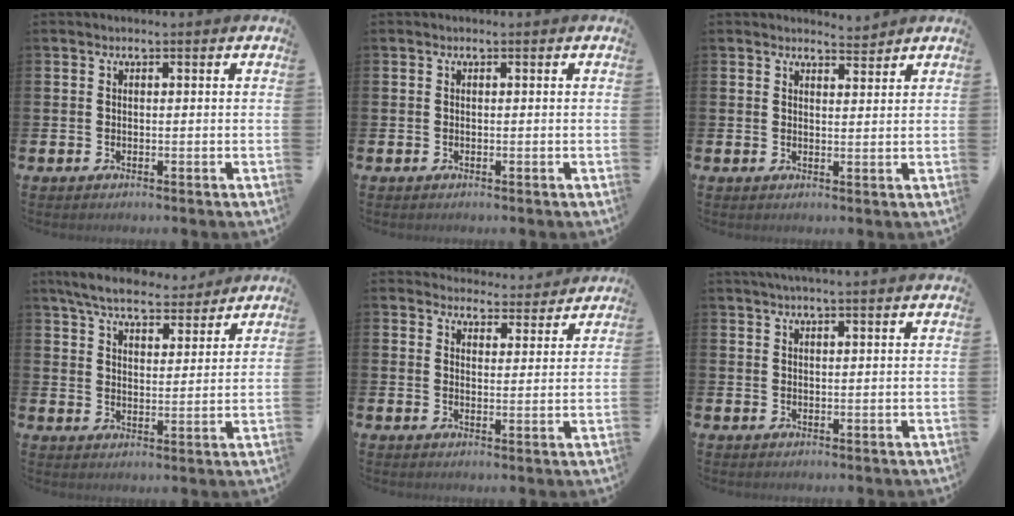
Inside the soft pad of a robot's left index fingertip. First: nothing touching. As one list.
[{"total": 0.0}, {"total": 2.9, "force": [2.9, 0.2, -0.1], "torque": [0.006, -0.019, 0.050]}, {"total": 6.6, "force": [6.2, 1.4, 1.8], "torque": [-0.057, -0.030, 0.110]}, {"total": 4.2, "force": [4.1, 1.0, -0.2], "torque": [-0.001, -0.034, 0.070]}, {"total": 2.2, "force": [2.1, -0.3, 0.7], "torque": [-0.012, -0.006, 0.037]}]